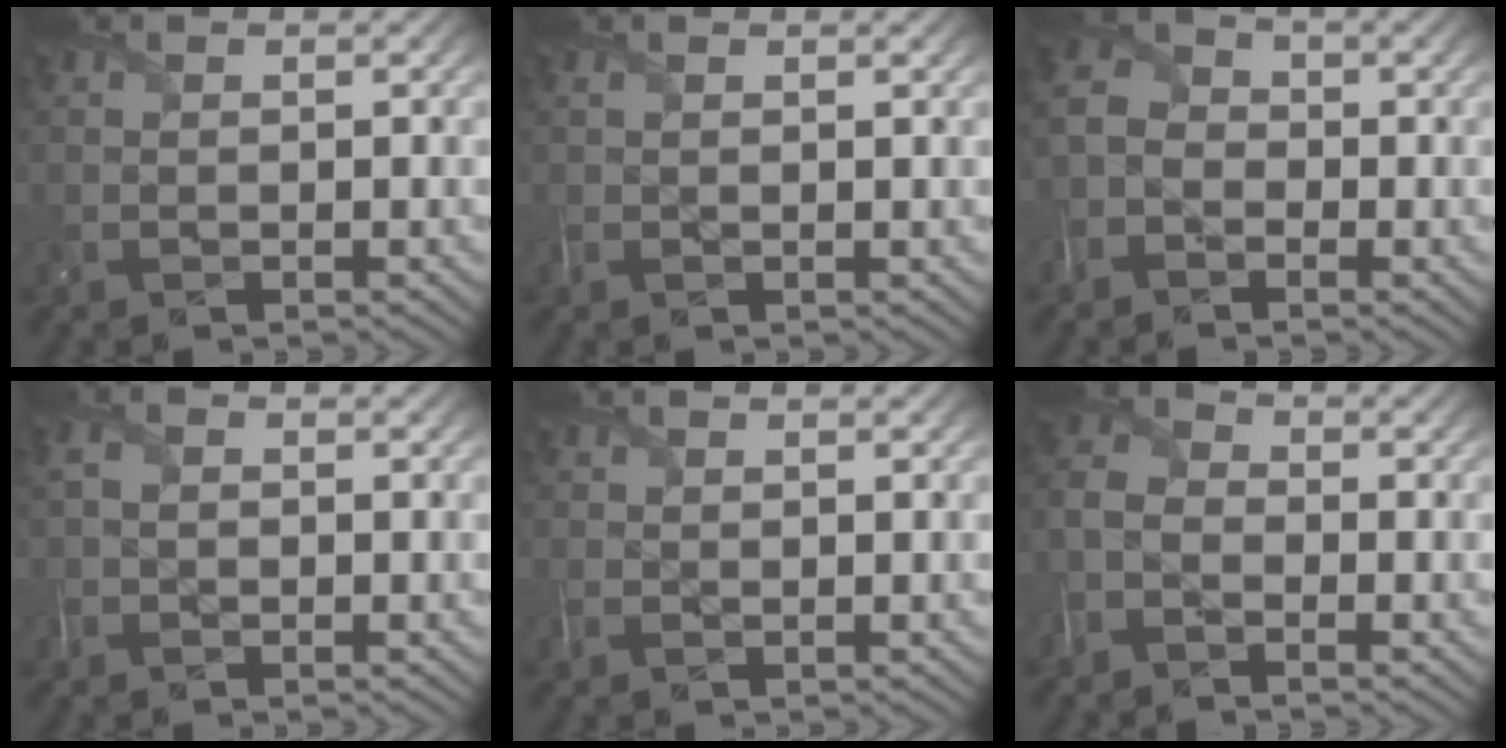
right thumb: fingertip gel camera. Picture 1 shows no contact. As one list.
[{"total": 1.2, "force": [0.5, 0.4, 1.0], "torque": [-0.030, 0.002, 0.010]}, {"total": 4.0, "force": [-2.2, 2.9, 1.8], "torque": [-0.053, -0.001, -0.058]}, {"total": 3.0, "force": [0.5, 2.1, 2.1], "torque": [-0.057, 0.002, 0.004]}, {"total": 1.5, "force": [1.1, 0.7, 0.7], "torque": [-0.023, 0.004, 0.021]}, {"total": 3.8, "force": [-2.1, 2.5, 2.0], "torque": [-0.060, -0.001, -0.061]}]